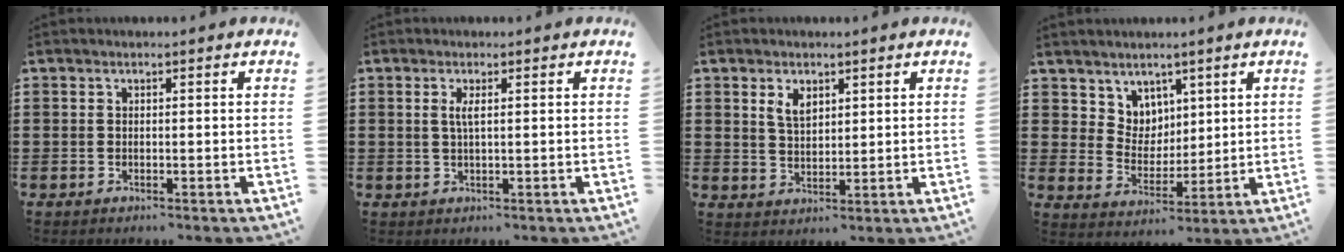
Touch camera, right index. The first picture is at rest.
{"total": 1.9, "force": [0.5, 0.2, 1.8], "torque": [-0.038, 0.001, 0.007]}
{"total": 3.2, "force": [1.9, 1.8, 1.9], "torque": [-0.043, 0.006, 0.035]}
{"total": 5.7, "force": [3.9, 4.1, -0.2], "torque": [-0.027, -0.005, 0.076]}